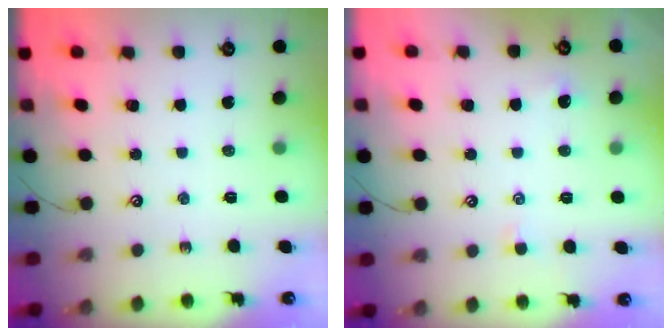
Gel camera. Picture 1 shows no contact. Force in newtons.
{"total": 1.8, "press": 1.7, "slide": 0.4}